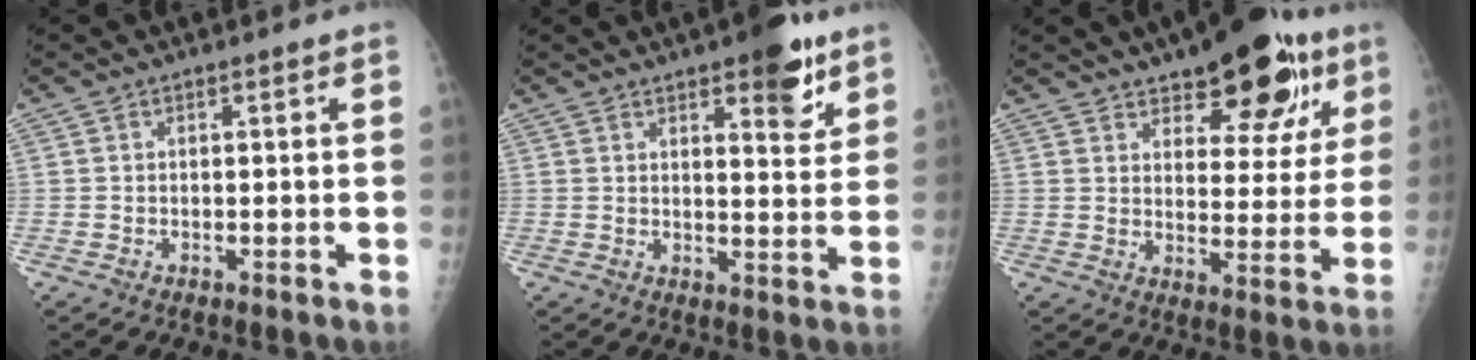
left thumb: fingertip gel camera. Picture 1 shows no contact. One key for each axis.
{"total": 8.8, "fx": 5.3, "fy": 3.1, "fz": 6.3, "tx": -0.063, "ty": -0.029, "tz": 0.069}
{"total": 16.3, "fx": 9.7, "fy": 7.4, "fz": 10.9, "tx": -0.096, "ty": -0.039, "tz": 0.134}